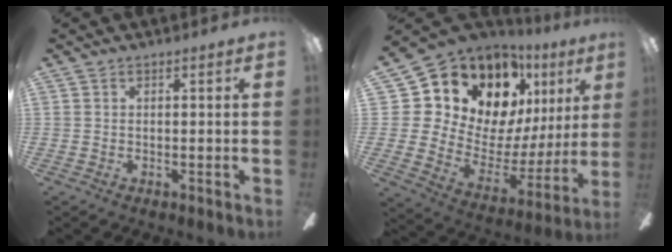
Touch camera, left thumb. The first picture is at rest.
{"total": 15.0, "force": [11.4, 8.2, 5.2], "torque": [-0.088, -0.122, 0.217]}